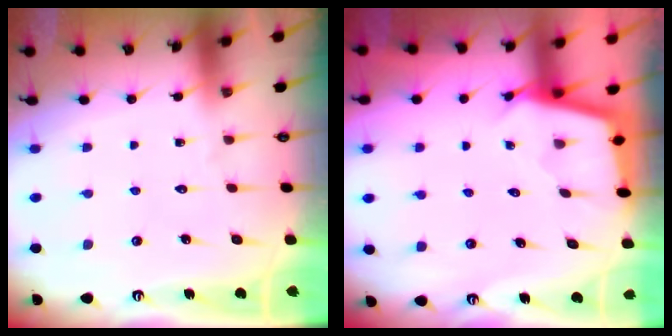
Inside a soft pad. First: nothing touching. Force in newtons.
{"total": 2.5, "press": 2.5, "slide": 0.2}